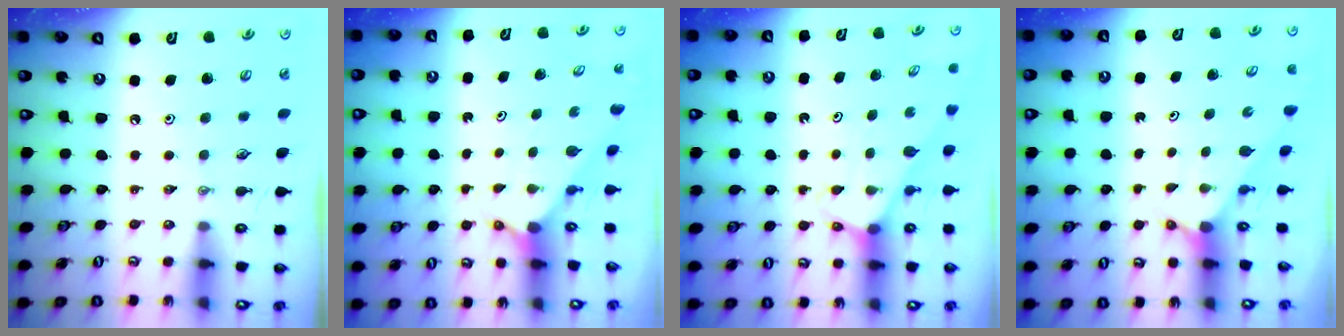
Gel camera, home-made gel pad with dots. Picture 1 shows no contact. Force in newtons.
{"total": 1.7, "press": 1.7, "slide": 0.1}
{"total": 3.1, "press": 3.1, "slide": 0.2}
{"total": 2.0, "press": 2.0, "slide": 0.2}